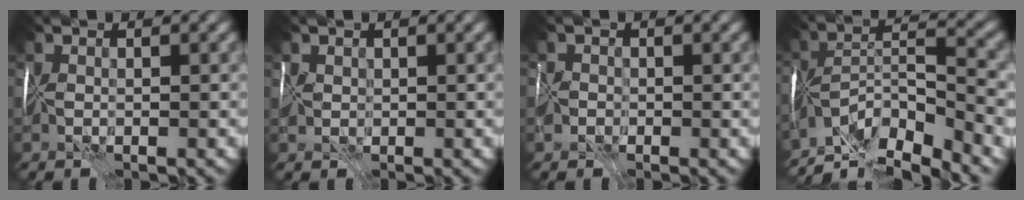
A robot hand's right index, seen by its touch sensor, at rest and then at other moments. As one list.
[{"total": 1.6, "force": [0.3, 1.2, 1.1], "torque": [-0.015, -0.001, 0.005]}, {"total": 2.6, "force": [-1.7, 1.8, 1.0], "torque": [0.000, -0.003, -0.037]}, {"total": 8.8, "force": [-7.7, 0.5, 4.1], "torque": [-0.047, 0.005, -0.146]}]